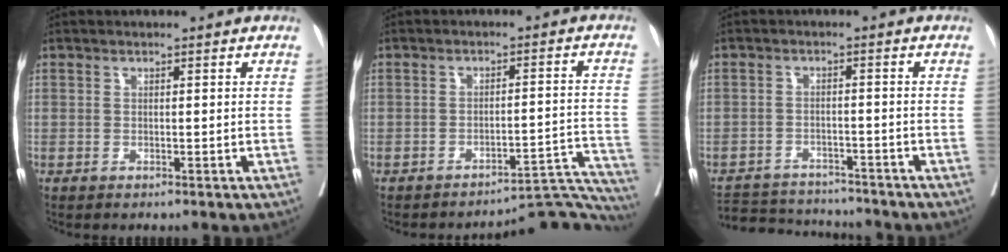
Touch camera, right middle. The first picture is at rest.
{"total": 12.7, "force": [-12.7, -0.2, 0.3], "torque": [0.032, 0.029, -0.153]}
{"total": 9.2, "force": [-8.9, 2.2, 1.1], "torque": [-0.018, 0.007, -0.131]}